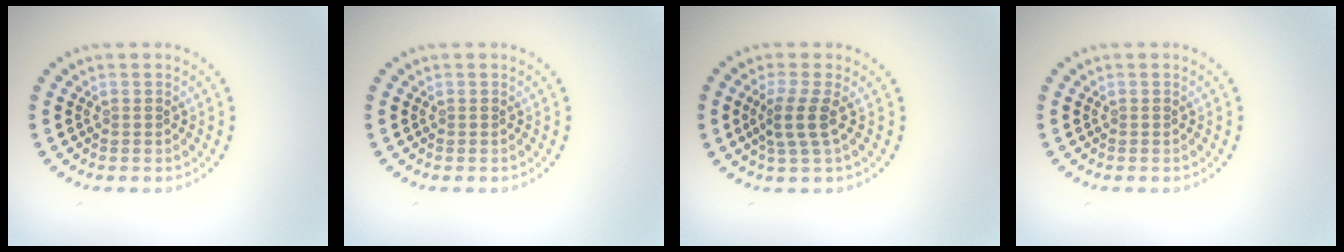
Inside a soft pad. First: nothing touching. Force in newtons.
{"total": 0.0}
{"total": 2.5, "press": 2.0, "slide": 1.6}
{"total": 0.0}